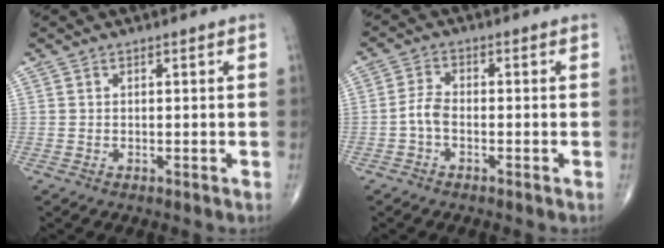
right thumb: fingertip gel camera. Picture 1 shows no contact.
{"total": 3.1, "force": [-1.2, 1.6, 2.4], "torque": [-0.051, 0.014, -0.029]}